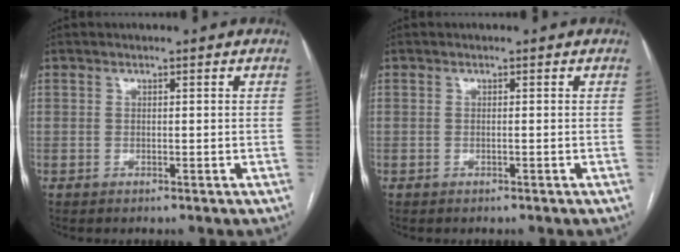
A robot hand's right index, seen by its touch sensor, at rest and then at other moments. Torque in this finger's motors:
{"motor_torque": [0.12, 0.11, 0.01, 0.00]}